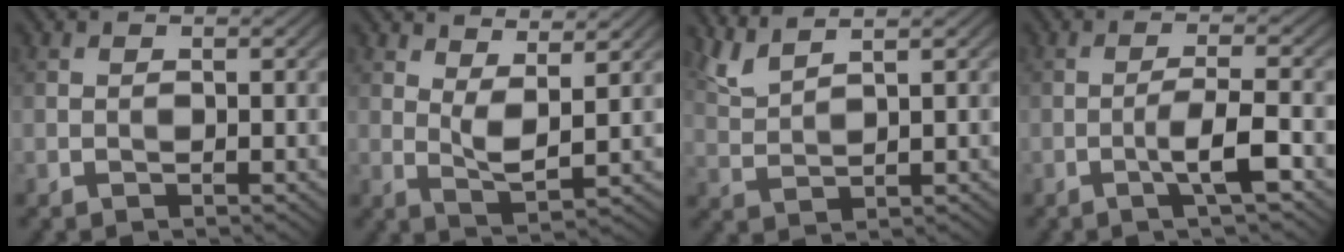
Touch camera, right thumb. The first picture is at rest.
{"total": 4.7, "force": [2.9, 1.2, 3.5], "torque": [-0.076, -0.005, 0.057]}
{"total": 4.2, "force": [3.4, 0.7, 2.4], "torque": [-0.058, 0.007, 0.076]}
{"total": 4.4, "force": [-1.7, 0.3, 4.0], "torque": [-0.070, 0.015, -0.040]}